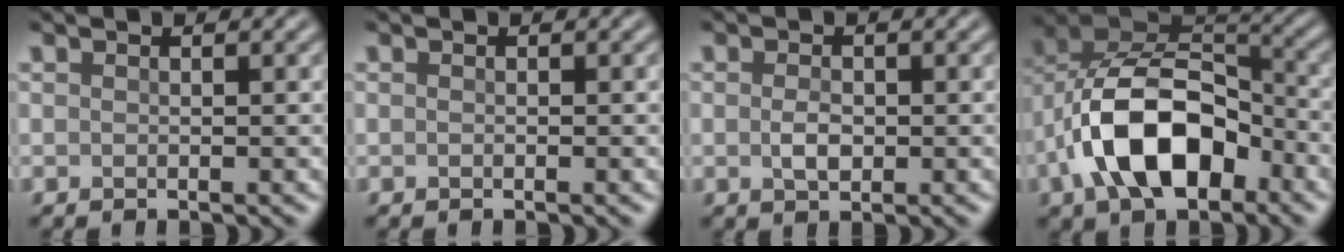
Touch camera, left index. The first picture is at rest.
{"total": 0.0}
{"total": 1.8, "force": [-0.1, 1.1, 1.5], "torque": [-0.030, -0.001, -0.002]}
{"total": 11.3, "force": [-4.0, 6.3, 8.5], "torque": [-0.163, 0.014, -0.080]}